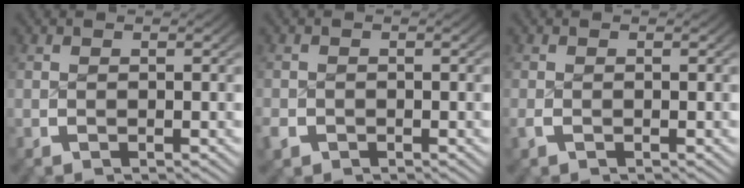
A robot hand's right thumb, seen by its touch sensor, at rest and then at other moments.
{"total": 1.5, "force": [-0.9, 1.1, 0.3], "torque": [-0.010, -0.007, -0.018]}
{"total": 0.6, "force": [-0.4, 0.3, 0.3], "torque": [-0.010, -0.002, -0.008]}